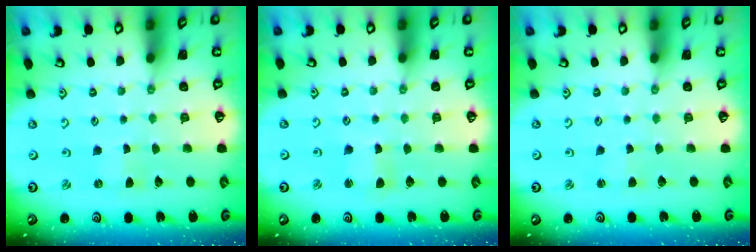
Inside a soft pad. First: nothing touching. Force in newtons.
{"total": 2.1, "press": 2.1, "slide": 0.3}
{"total": 1.6, "press": 1.6, "slide": 0.2}